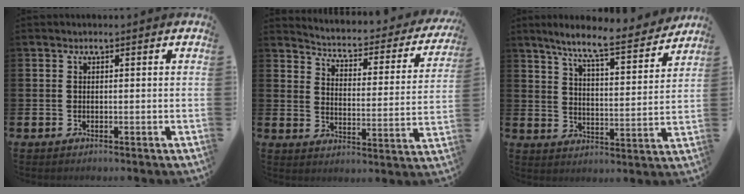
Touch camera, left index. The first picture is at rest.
{"total": 3.5, "force": [3.2, 1.2, 1.0], "torque": [-0.044, -0.032, 0.043]}
{"total": 8.6, "force": [7.7, 0.6, 3.8], "torque": [-0.095, -0.048, 0.131]}